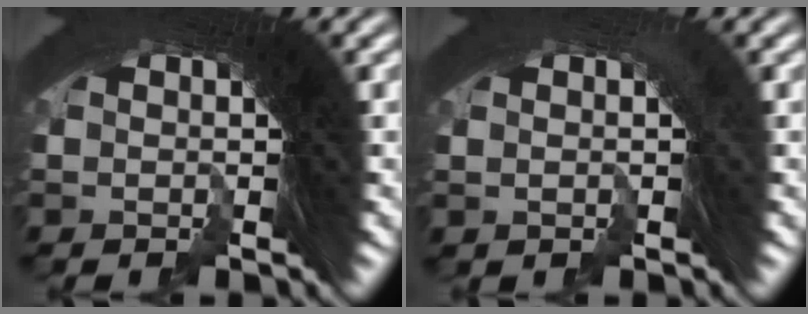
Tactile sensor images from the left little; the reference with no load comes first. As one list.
[{"total": 0.9, "force": [-0.6, -0.1, -0.6], "torque": [0.002, -0.001, -0.005]}]